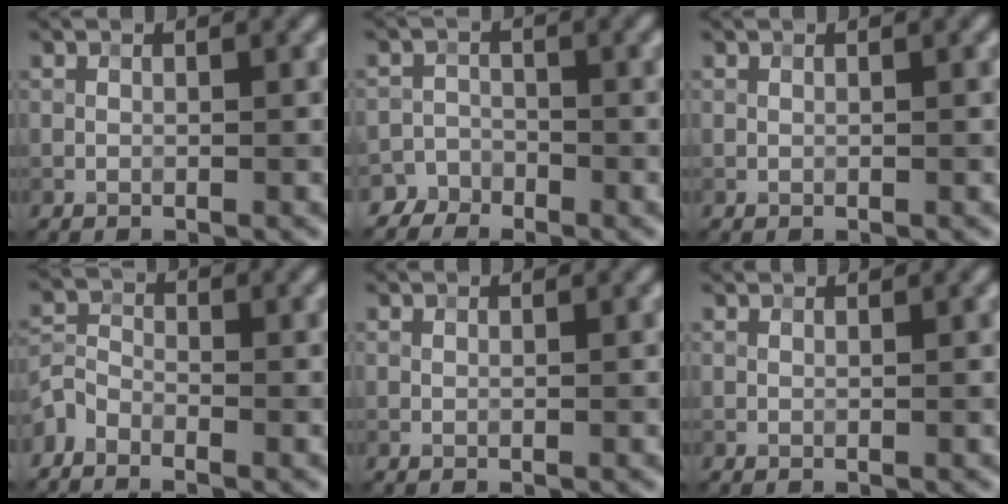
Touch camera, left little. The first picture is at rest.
{"total": 3.2, "force": [-2.8, 1.6, -0.3], "torque": [0.019, 0.004, -0.047]}
{"total": 0.0}
{"total": 2.2, "force": [-1.7, 1.0, 0.8], "torque": [-0.019, 0.004, -0.046]}
{"total": 0.9, "force": [0.9, 0.1, 0.2], "torque": [-0.011, -0.003, 0.008]}
{"total": 1.8, "force": [1.7, 0.3, 0.6], "torque": [-0.016, -0.005, 0.016]}